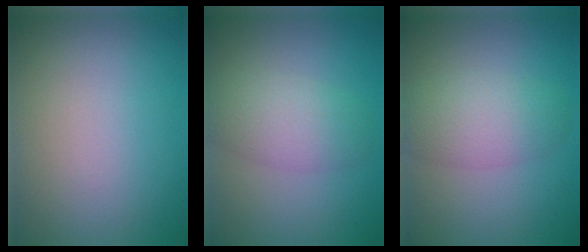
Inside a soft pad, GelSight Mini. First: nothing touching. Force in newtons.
{"total": 2.4, "press": 2.4, "slide": 0.3}
{"total": 4.2, "press": 4.2, "slide": 0.2}